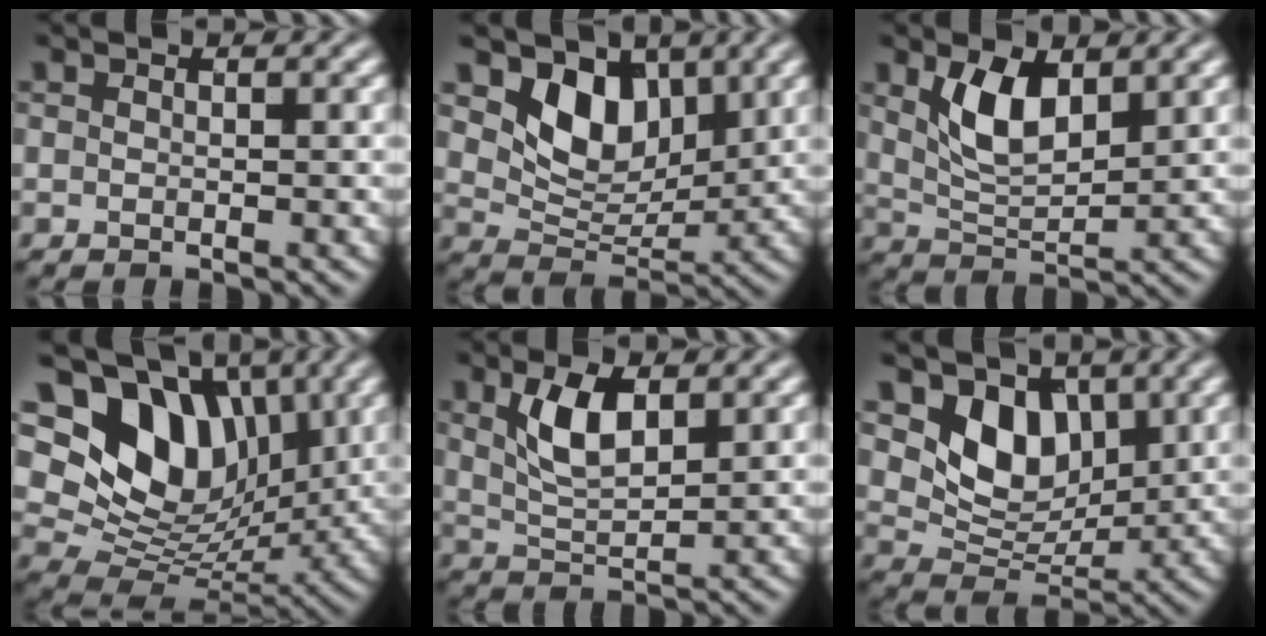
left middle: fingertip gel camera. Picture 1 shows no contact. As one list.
[{"total": 5.4, "force": [2.6, 3.6, 3.1], "torque": [-0.066, -0.017, 0.043]}, {"total": 4.7, "force": [1.8, 2.3, 3.7], "torque": [-0.088, -0.004, 0.039]}, {"total": 11.7, "force": [4.6, 8.2, 7.0], "torque": [-0.122, 0.007, 0.079]}, {"total": 4.3, "force": [1.5, 1.9, 3.5], "torque": [-0.083, 0.000, 0.034]}, {"total": 5.2, "force": [2.0, 3.7, 2.9], "torque": [-0.063, -0.018, 0.036]}]